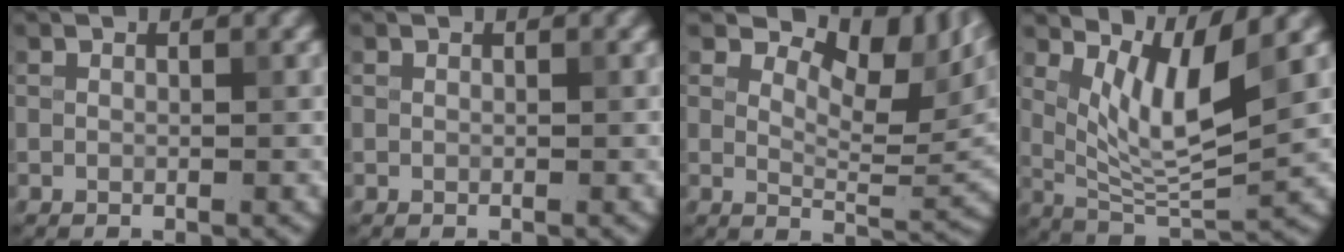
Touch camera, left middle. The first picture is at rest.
{"total": 0.0}
{"total": 9.2, "force": [4.7, 4.0, 6.9], "torque": [-0.101, 0.003, 0.080]}
{"total": 6.4, "force": [3.0, 1.5, 5.4], "torque": [-0.101, -0.015, 0.059]}